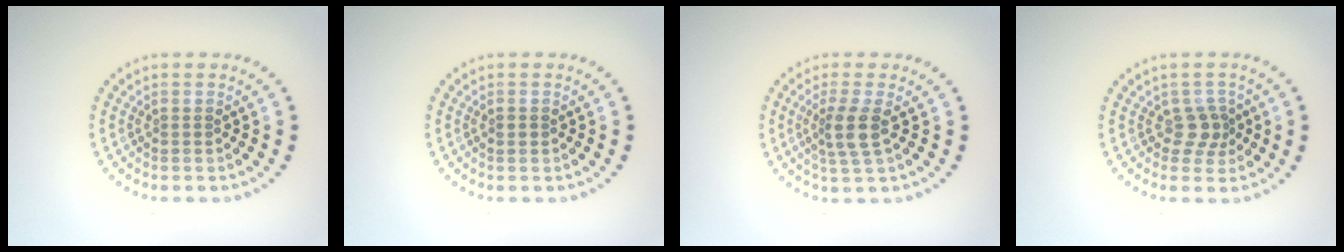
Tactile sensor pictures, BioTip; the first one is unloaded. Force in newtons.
{"total": 0.7, "press": 0.7, "slide": 0.0}
{"total": 2.7, "press": 2.2, "slide": 1.5}
{"total": 2.1, "press": 1.6, "slide": 1.3}